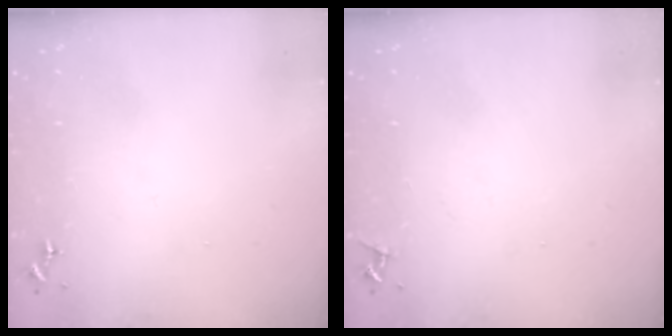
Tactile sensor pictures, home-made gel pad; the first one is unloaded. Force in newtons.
{"total": 4.2, "press": 4.2, "slide": 0.5}